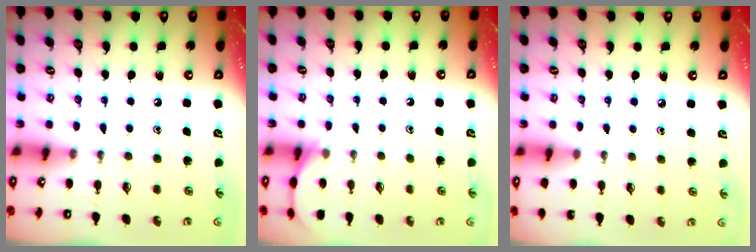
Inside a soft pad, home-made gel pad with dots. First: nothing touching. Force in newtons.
{"total": 5.4, "press": 5.4, "slide": 0.7}
{"total": 3.8, "press": 3.8, "slide": 0.2}